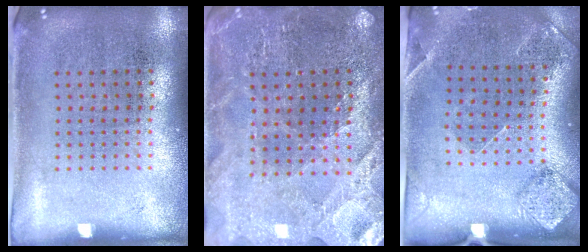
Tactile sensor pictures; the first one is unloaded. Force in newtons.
{"total": 2.8, "press": 2.7, "slide": 0.3}
{"total": 1.5, "press": 1.3, "slide": 0.7}